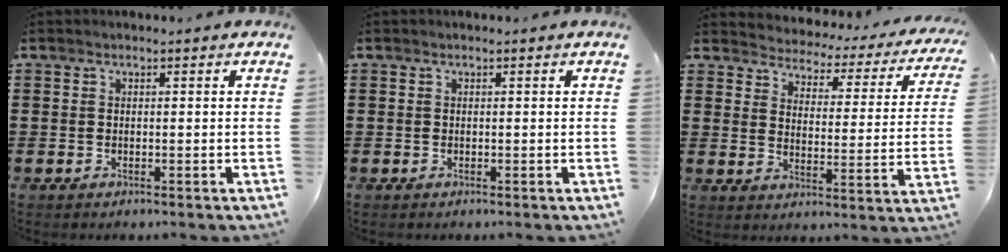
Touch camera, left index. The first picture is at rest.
{"total": 0.0}
{"total": 2.3, "force": [2.2, 0.3, -0.1], "torque": [-0.020, -0.028, 0.028]}